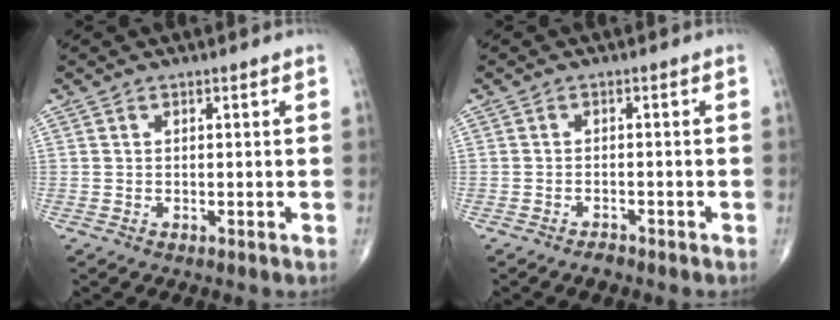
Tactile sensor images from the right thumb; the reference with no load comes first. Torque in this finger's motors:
{"motor_torque": [1.10, 0.89, 0.05, -0.04, -0.01]}